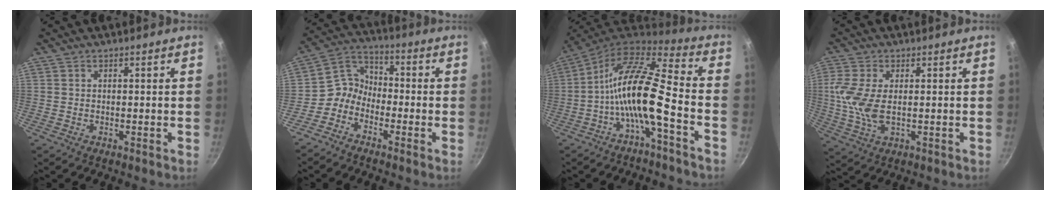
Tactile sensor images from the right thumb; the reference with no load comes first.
{"total": 6.6, "force": [-3.3, 5.2, 2.5], "torque": [-0.026, 0.047, -0.091]}
{"total": 14.3, "force": [-4.6, 3.5, 13.0], "torque": [-0.244, 0.050, -0.098]}
{"total": 8.2, "force": [0.4, 4.1, 7.1], "torque": [-0.156, -0.004, 0.008]}